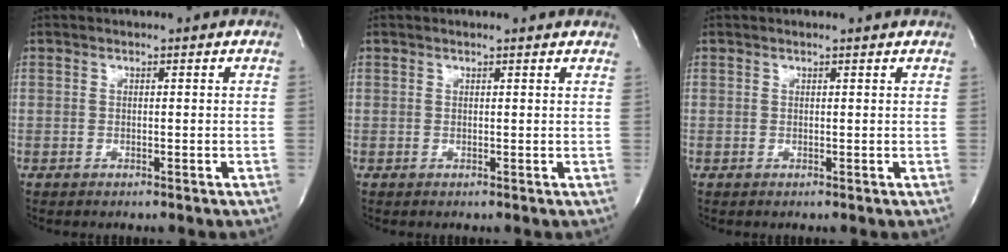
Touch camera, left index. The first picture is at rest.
{"total": 2.3, "force": [2.2, 0.2, 0.7], "torque": [-0.016, 0.004, 0.013]}
{"total": 0.9, "force": [0.9, -0.1, 0.2], "torque": [-0.013, 0.000, 0.007]}